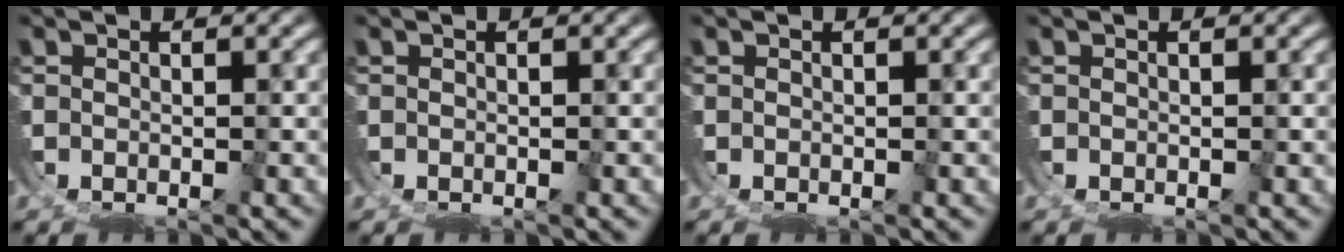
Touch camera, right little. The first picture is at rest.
{"total": 0.0}
{"total": 0.0}
{"total": 0.0}